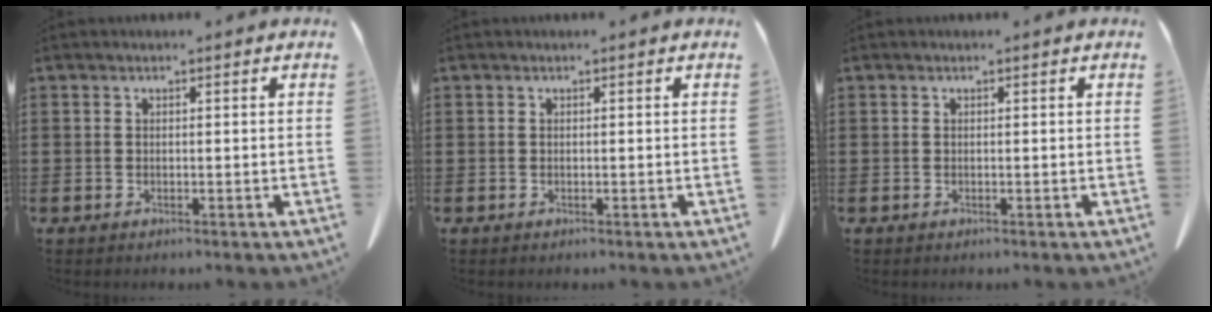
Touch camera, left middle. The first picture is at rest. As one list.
[{"total": 0.0}, {"total": 0.0}]